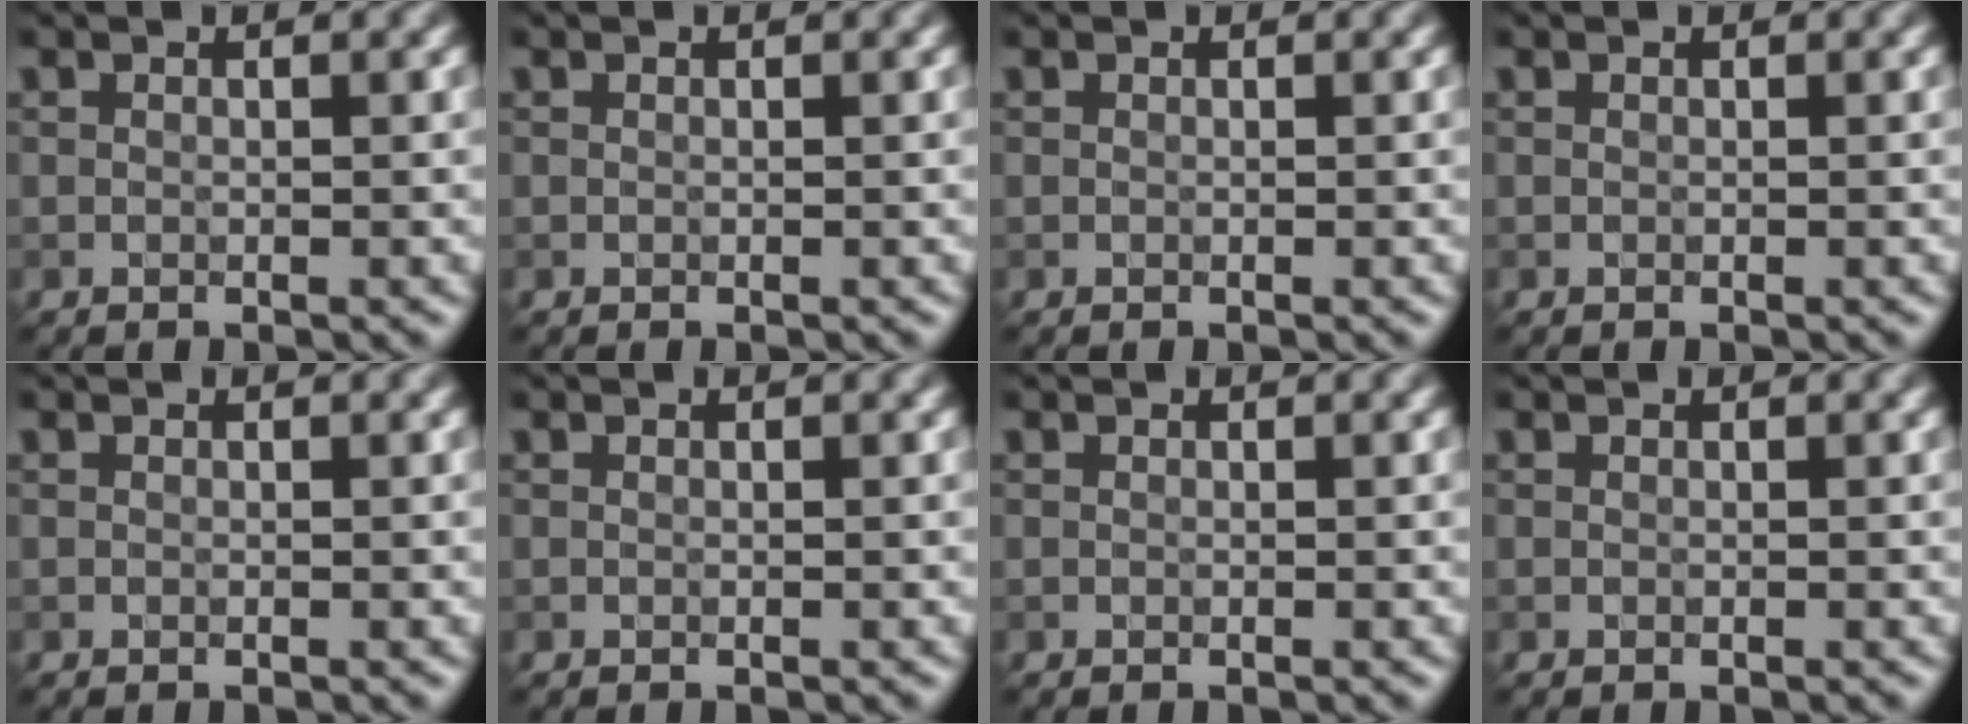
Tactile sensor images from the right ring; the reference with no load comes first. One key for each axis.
{"total": 0.0}
{"total": 0.0}
{"total": 0.0}
{"total": 0.0}
{"total": 0.0}
{"total": 0.0}
{"total": 0.0}